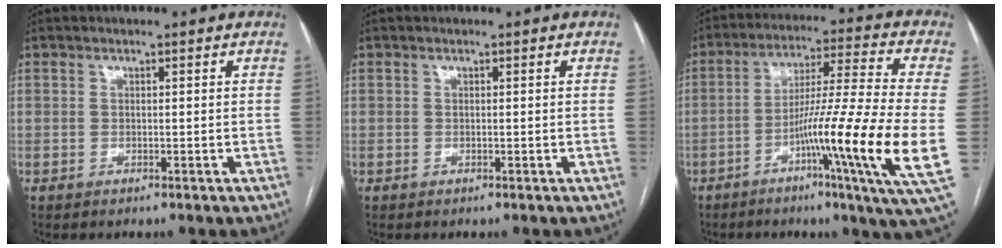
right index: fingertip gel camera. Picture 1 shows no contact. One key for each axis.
{"total": 0.0}
{"total": 18.9, "fx": -4.6, "fy": -1.7, "fz": 18.2, "tx": -0.284, "ty": -0.012, "tz": -0.082}